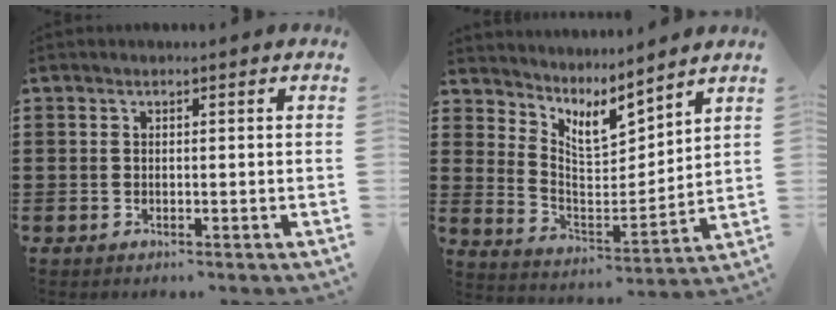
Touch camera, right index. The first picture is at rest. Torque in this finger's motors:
{"motor_torque": [-0.15, 0.43, 0.07, 0.02]}